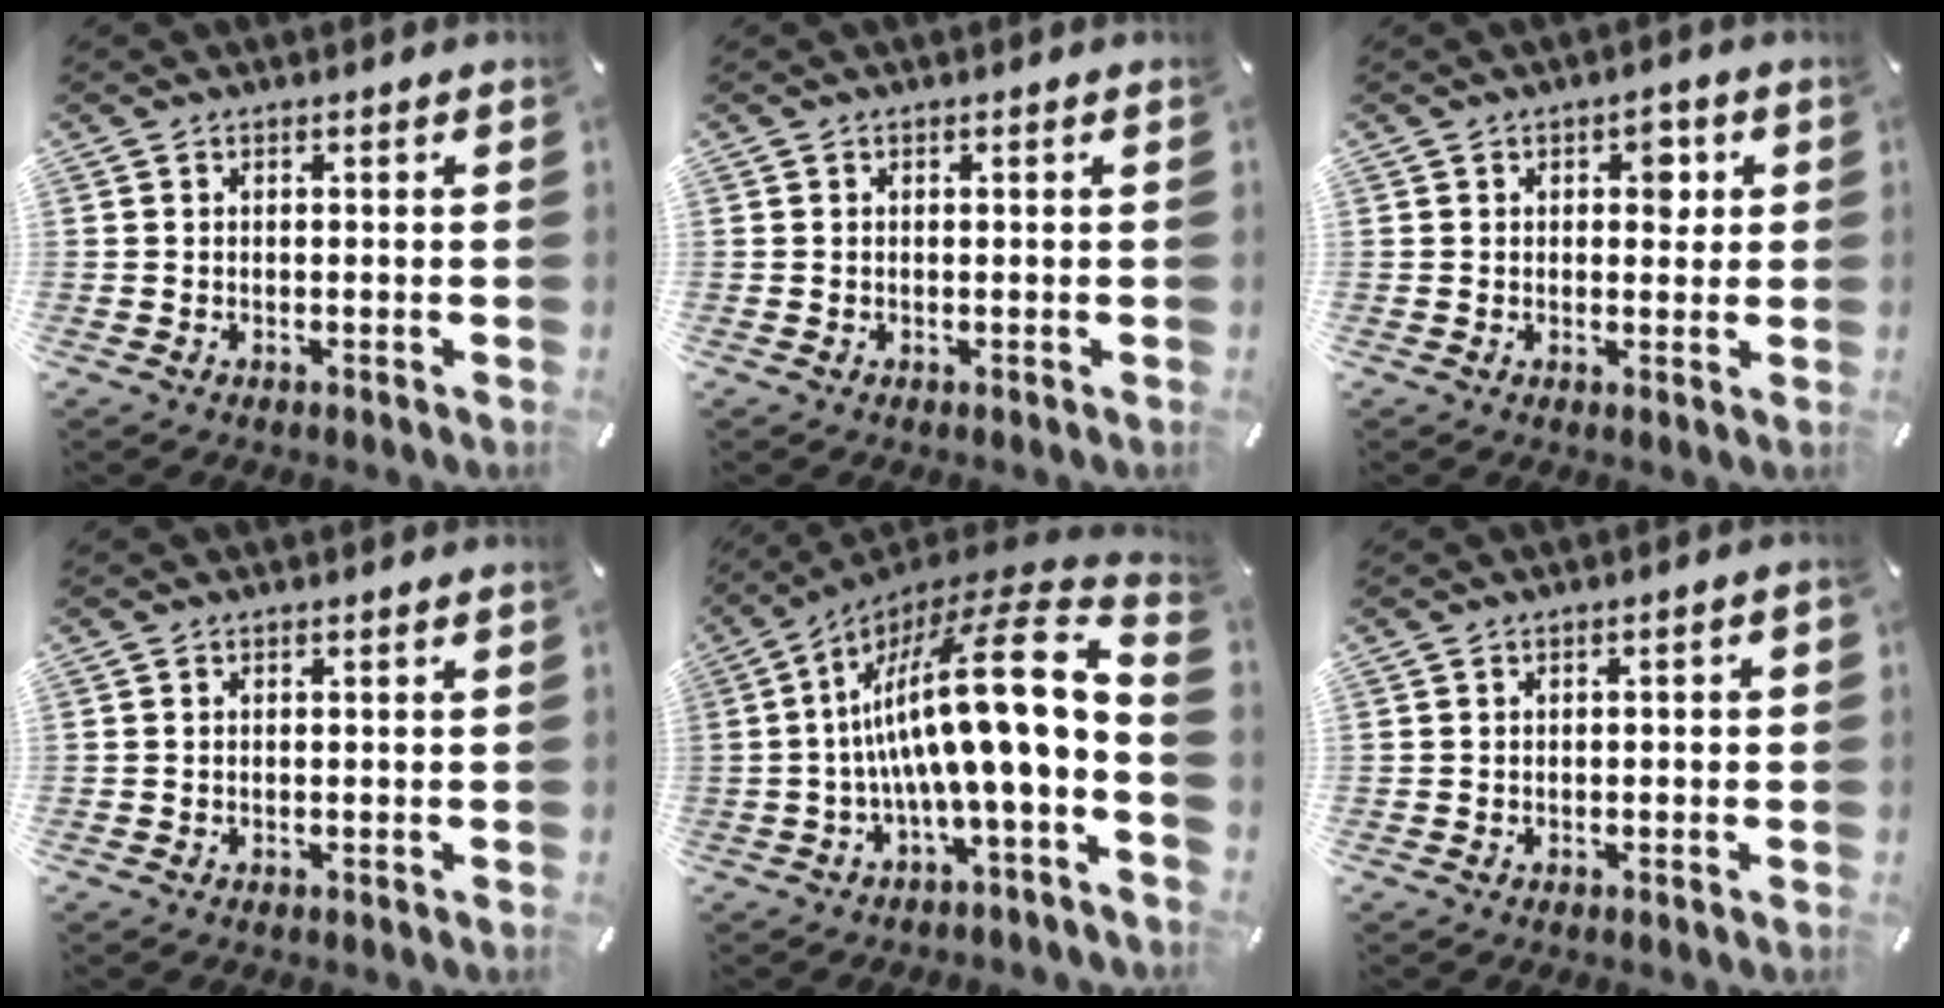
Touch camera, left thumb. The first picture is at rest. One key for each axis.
{"total": 0.0}
{"total": 4.1, "fx": 1.3, "fy": 2.6, "fz": 2.9, "tx": -0.024, "ty": -0.009, "tz": 0.010}
{"total": 0.0}
{"total": 22.2, "fx": 2.4, "fy": 5.1, "fz": 21.5, "tx": -0.364, "ty": -0.038, "tz": 0.031}
{"total": 1.4, "fx": -0.3, "fy": 0.5, "fz": 1.2, "tx": -0.021, "ty": 0.001, "tz": -0.006}